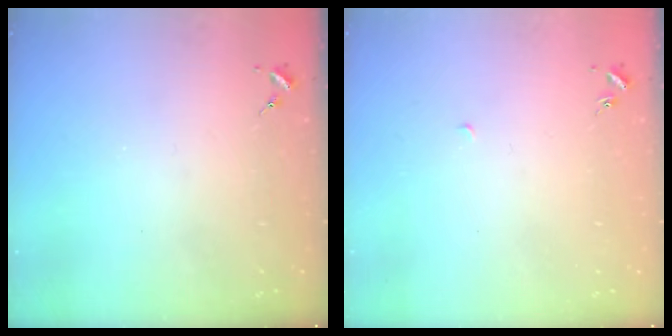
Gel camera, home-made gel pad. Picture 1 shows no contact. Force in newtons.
{"total": 2.1, "press": 2.1, "slide": 0.1}